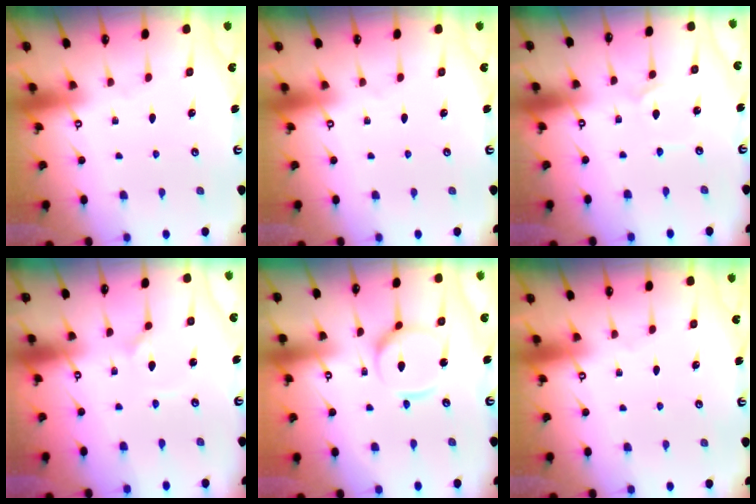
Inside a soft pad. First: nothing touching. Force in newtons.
{"total": 0.0}
{"total": 1.7, "press": 1.7, "slide": 0.1}
{"total": 2.7, "press": 2.7, "slide": 0.4}
{"total": 9.6, "press": 9.6, "slide": 0.9}
{"total": 0.0}